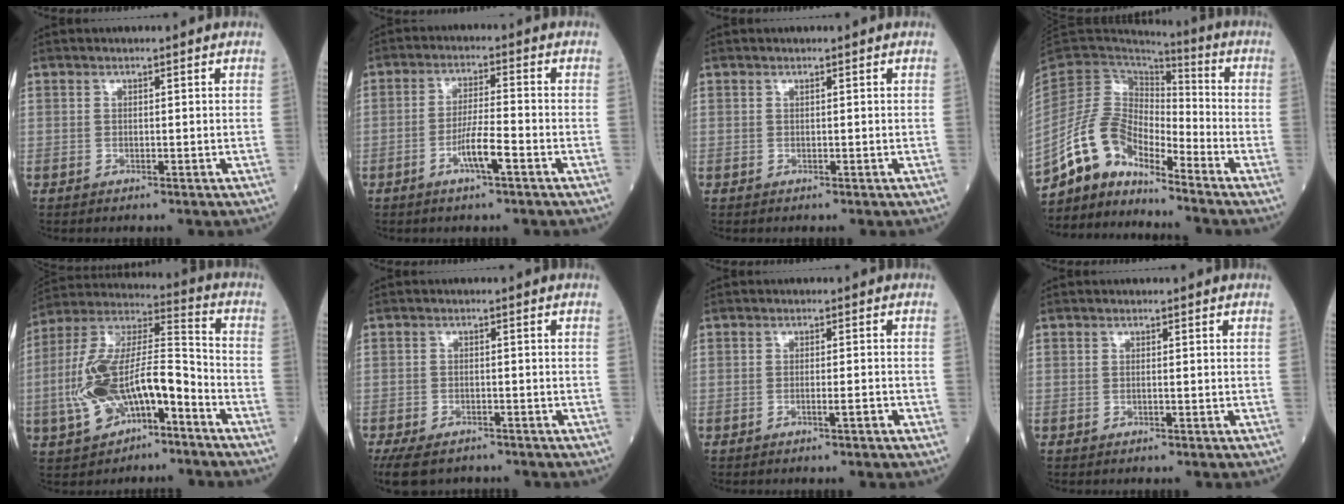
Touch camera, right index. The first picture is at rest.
{"total": 6.3, "force": [-2.9, 0.3, 5.6], "torque": [-0.107, -0.003, -0.055]}
{"total": 0.0}
{"total": 9.6, "force": [-8.3, 3.2, 3.6], "torque": [-0.086, 0.038, -0.163]}
{"total": 15.6, "force": [-5.8, 5.9, 13.2], "torque": [-0.274, 0.021, -0.098]}
{"total": 9.2, "force": [-6.9, 4.6, 4.0], "torque": [-0.091, -0.015, -0.102]}
{"total": 1.6, "force": [-0.9, -0.1, 1.3], "torque": [-0.023, 0.000, -0.014]}
{"total": 0.0}